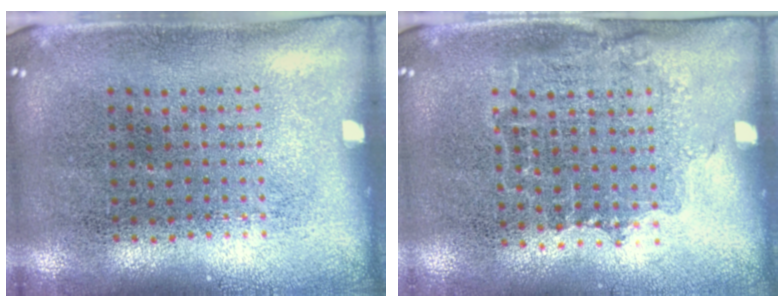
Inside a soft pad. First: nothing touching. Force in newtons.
{"total": 1.1, "press": 0.9, "slide": 0.5}